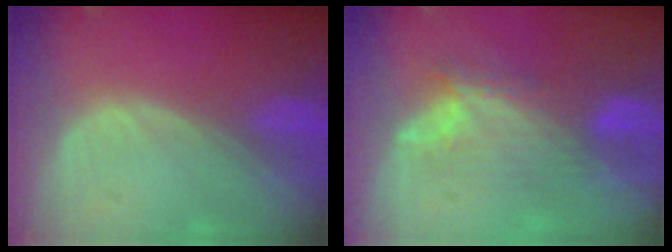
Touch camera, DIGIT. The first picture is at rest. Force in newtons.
{"total": 7.3, "press": 7.1, "slide": 1.8}